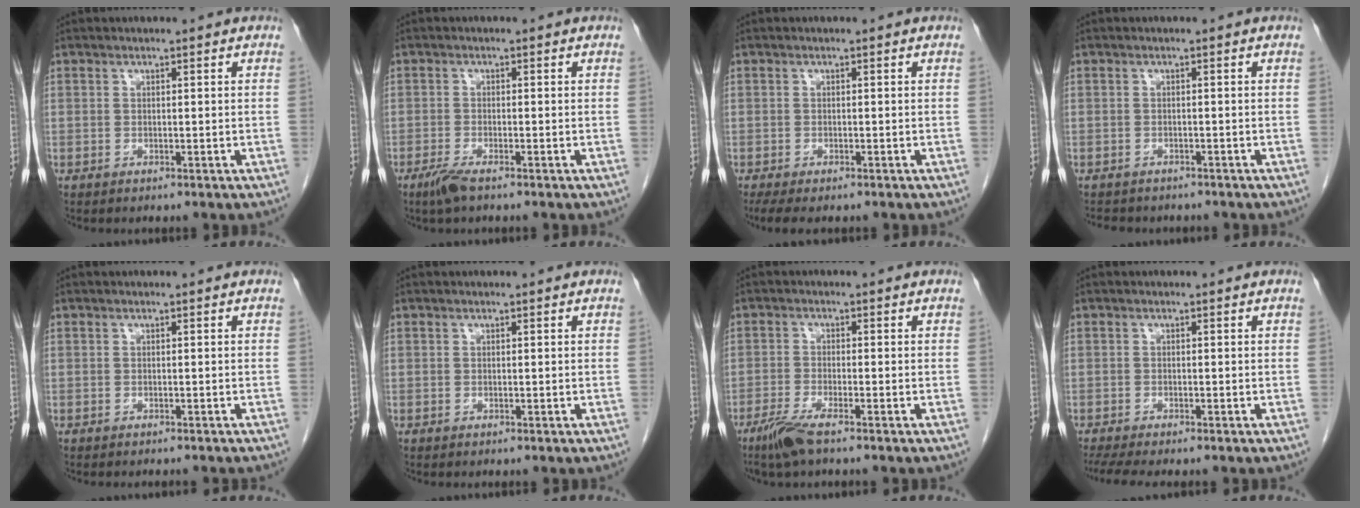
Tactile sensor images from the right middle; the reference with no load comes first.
{"total": 2.8, "force": [-2.0, 0.3, 1.9], "torque": [-0.045, -0.006, -0.040]}
{"total": 4.2, "force": [-3.2, 1.4, 2.4], "torque": [-0.041, -0.013, -0.046]}
{"total": 5.6, "force": [-4.9, 2.3, 1.7], "torque": [-0.025, -0.001, -0.059]}
{"total": 3.3, "force": [-3.1, 0.5, 1.2], "torque": [-0.017, -0.006, -0.036]}
{"total": 0.0}
{"total": 4.4, "force": [-3.1, 0.3, 3.1], "torque": [-0.071, -0.012, -0.063]}
{"total": 5.2, "force": [-4.3, 0.5, 2.8], "torque": [-0.045, -0.011, -0.070]}